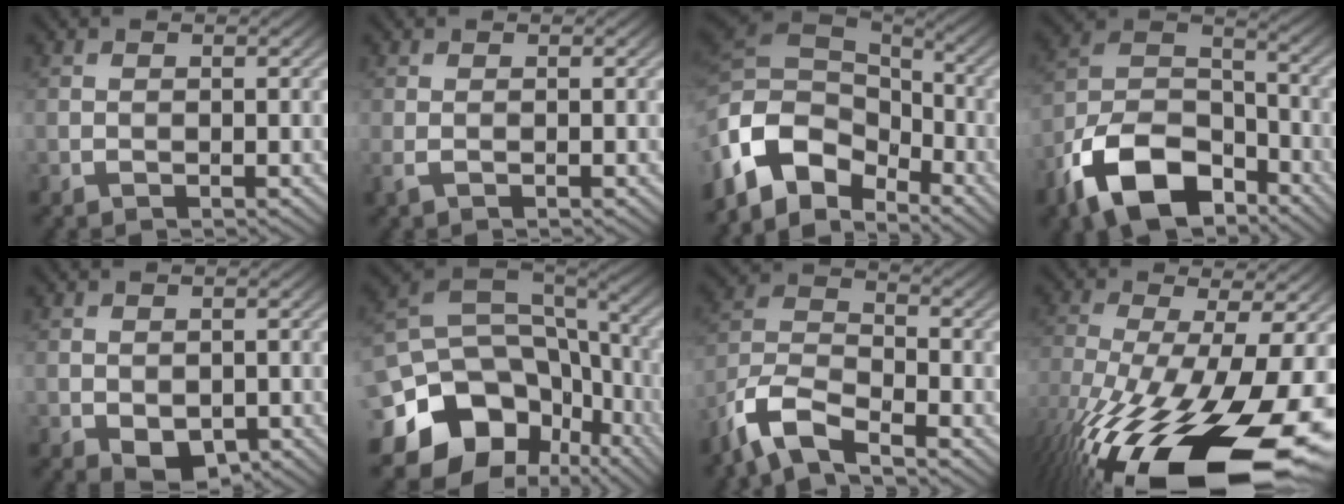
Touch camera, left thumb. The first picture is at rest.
{"total": 0.9, "force": [-0.1, 0.1, 0.9], "torque": [-0.023, 0.002, -0.005]}
{"total": 11.3, "force": [-5.0, 8.1, 6.1], "torque": [-0.166, -0.002, -0.099]}
{"total": 14.2, "force": [-9.0, 7.6, 8.0], "torque": [-0.178, -0.018, -0.185]}
{"total": 2.7, "force": [-1.0, 1.7, 1.7], "torque": [-0.026, -0.008, -0.013]}
{"total": 17.2, "force": [-7.6, 13.1, 8.1], "torque": [-0.205, -0.024, -0.094]}
{"total": 8.4, "force": [-6.3, 2.5, 4.9], "torque": [-0.105, -0.004, -0.145]}
{"total": 20.0, "force": [-10.8, 6.6, 15.4], "torque": [-0.302, -0.061, -0.162]}